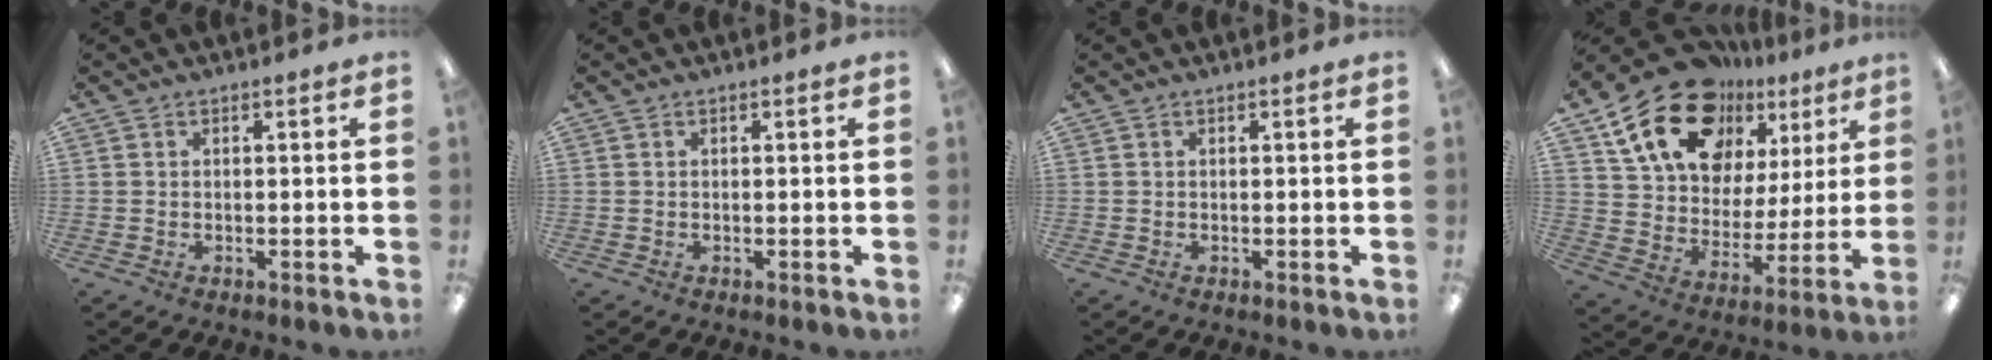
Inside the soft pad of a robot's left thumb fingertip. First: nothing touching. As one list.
[{"total": 0.0}, {"total": 0.0}, {"total": 19.5, "force": [13.2, 11.5, 8.5], "torque": [-0.161, -0.077, 0.240]}]